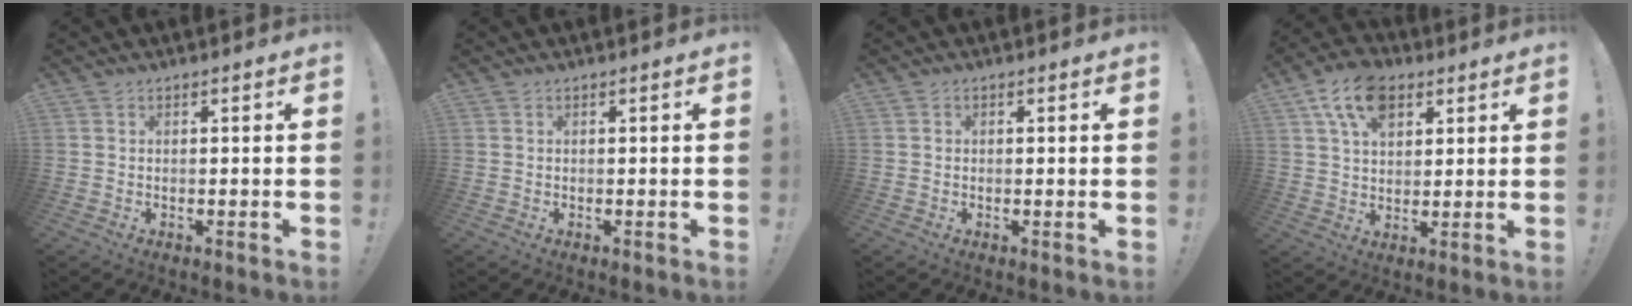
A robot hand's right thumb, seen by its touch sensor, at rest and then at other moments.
{"total": 0.0}
{"total": 0.9, "force": [-0.4, 0.5, 0.6], "torque": [-0.010, 0.004, -0.007]}
{"total": 12.1, "force": [6.1, 7.6, 7.2], "torque": [-0.123, -0.011, 0.115]}